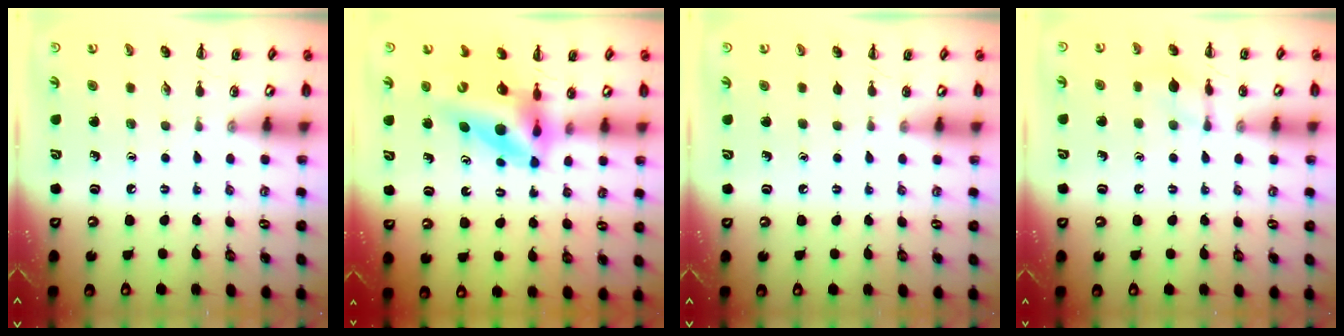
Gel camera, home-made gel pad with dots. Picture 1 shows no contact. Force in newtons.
{"total": 11.7, "press": 11.0, "slide": 4.1}
{"total": 0.0}
{"total": 8.2, "press": 8.2, "slide": 0.3}